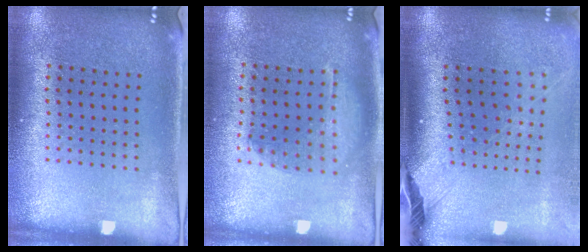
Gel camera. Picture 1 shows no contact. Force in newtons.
{"total": 1.4, "press": 1.4, "slide": 0.4}
{"total": 2.7, "press": 2.0, "slide": 1.8}